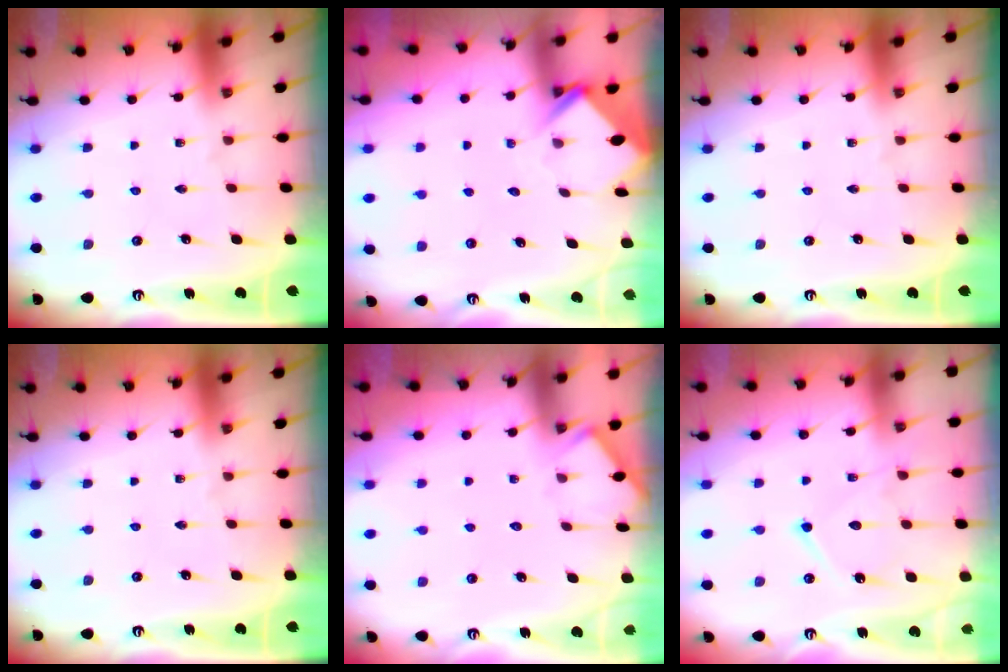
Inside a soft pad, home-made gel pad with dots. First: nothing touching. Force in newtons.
{"total": 3.7, "press": 3.6, "slide": 0.2}
{"total": 0.0}
{"total": 0.0}
{"total": 3.2, "press": 3.2, "slide": 0.4}
{"total": 11.7, "press": 11.7, "slide": 1.1}